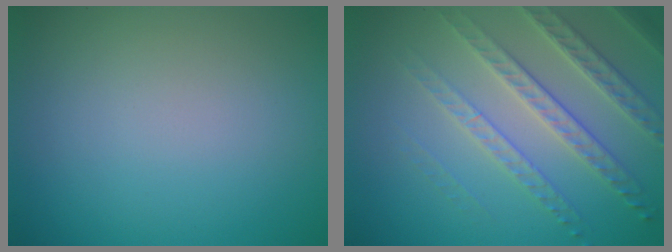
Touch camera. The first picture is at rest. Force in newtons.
{"total": 4.7, "press": 4.0, "slide": 2.4}